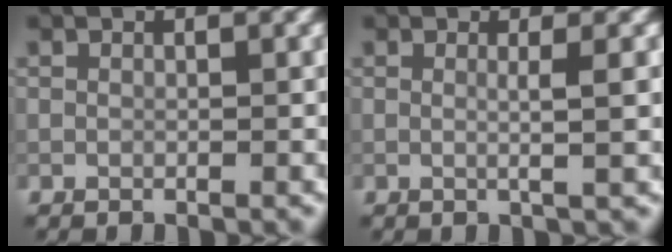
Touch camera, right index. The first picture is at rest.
{"total": 2.5, "force": [0.1, 0.6, 2.4], "torque": [-0.037, 0.000, -0.006]}